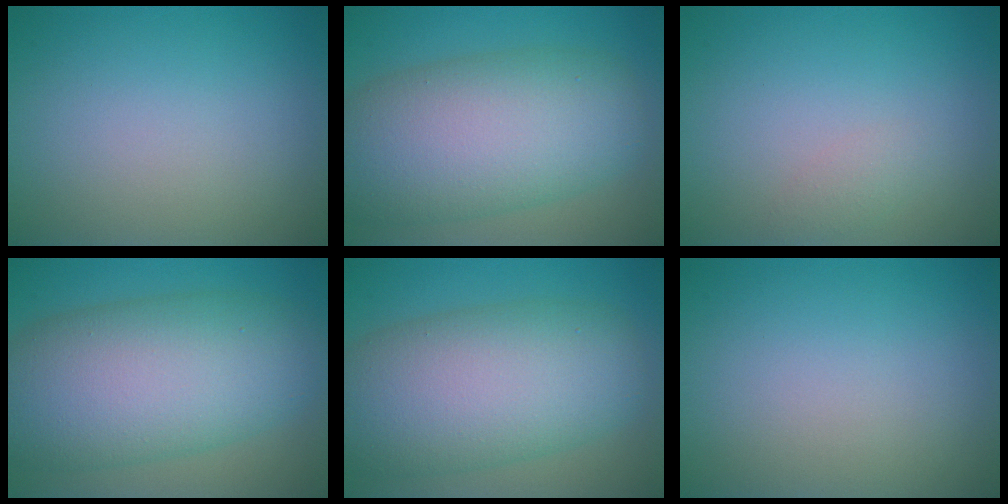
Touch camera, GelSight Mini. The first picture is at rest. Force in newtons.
{"total": 11.4, "press": 11.4, "slide": 0.3}
{"total": 1.0, "press": 1.0, "slide": 0.0}
{"total": 12.2, "press": 12.2, "slide": 0.5}
{"total": 11.4, "press": 11.4, "slide": 0.3}
{"total": 0.0}